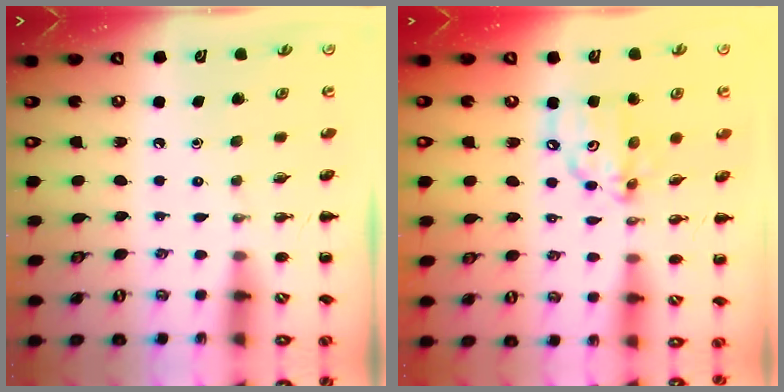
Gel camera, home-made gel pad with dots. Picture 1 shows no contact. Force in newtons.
{"total": 10.5, "press": 10.3, "slide": 1.9}